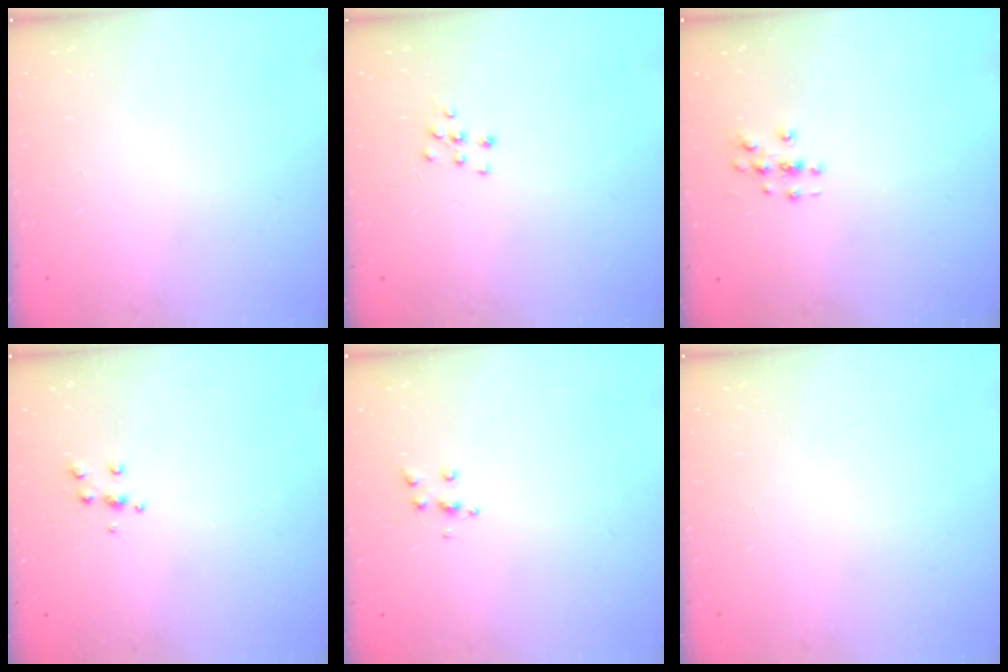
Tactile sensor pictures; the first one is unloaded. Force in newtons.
{"total": 5.3, "press": 5.3, "slide": 0.5}
{"total": 2.8, "press": 2.8, "slide": 0.3}
{"total": 4.8, "press": 4.7, "slide": 0.6}
{"total": 5.9, "press": 5.9, "slide": 0.3}
{"total": 0.0}